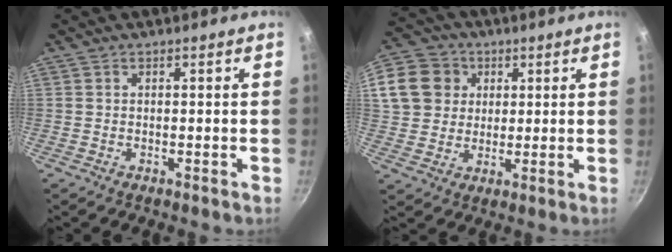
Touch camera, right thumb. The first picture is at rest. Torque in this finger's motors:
{"motor_torque": [-0.77, 0.92, 0.01, 0.09, 0.09]}